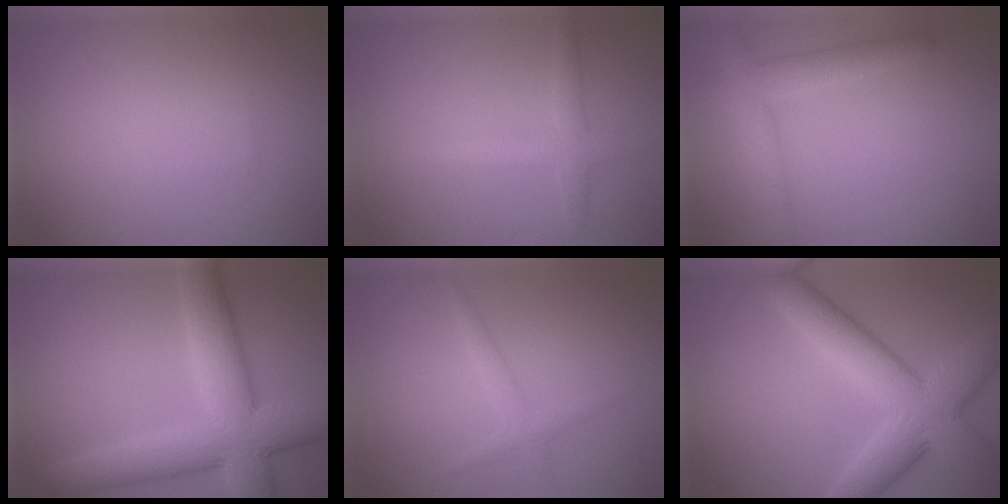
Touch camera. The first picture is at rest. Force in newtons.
{"total": 2.3, "press": 2.3, "slide": 0.1}
{"total": 4.0, "press": 4.0, "slide": 0.3}
{"total": 9.6, "press": 9.6, "slide": 0.3}
{"total": 1.5, "press": 1.5, "slide": 0.1}
{"total": 8.2, "press": 8.2, "slide": 0.1}